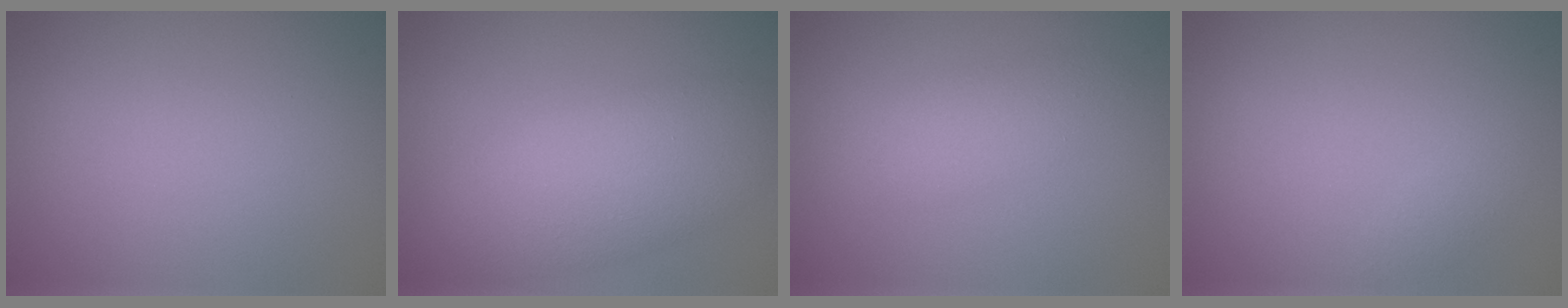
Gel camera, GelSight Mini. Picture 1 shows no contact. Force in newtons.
{"total": 6.1, "press": 6.1, "slide": 0.4}
{"total": 2.3, "press": 2.3, "slide": 0.1}
{"total": 0.7, "press": 0.7, "slide": 0.0}